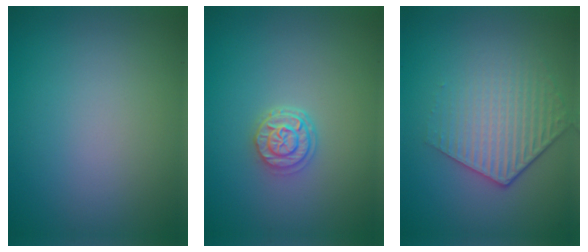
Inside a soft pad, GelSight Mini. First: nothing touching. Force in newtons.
{"total": 2.6, "press": 2.2, "slide": 1.5}
{"total": 4.3, "press": 3.2, "slide": 3.0}